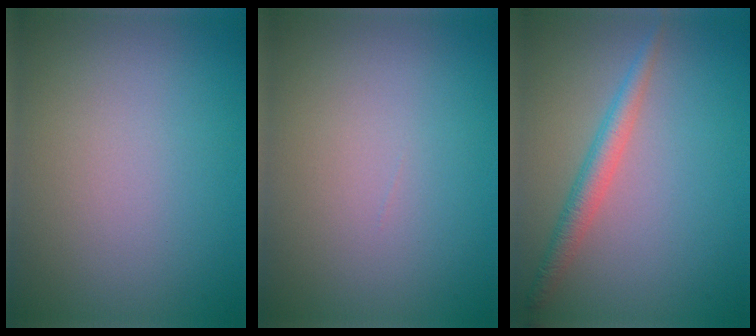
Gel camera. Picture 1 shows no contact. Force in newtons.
{"total": 0.0}
{"total": 2.5, "press": 2.5, "slide": 0.1}